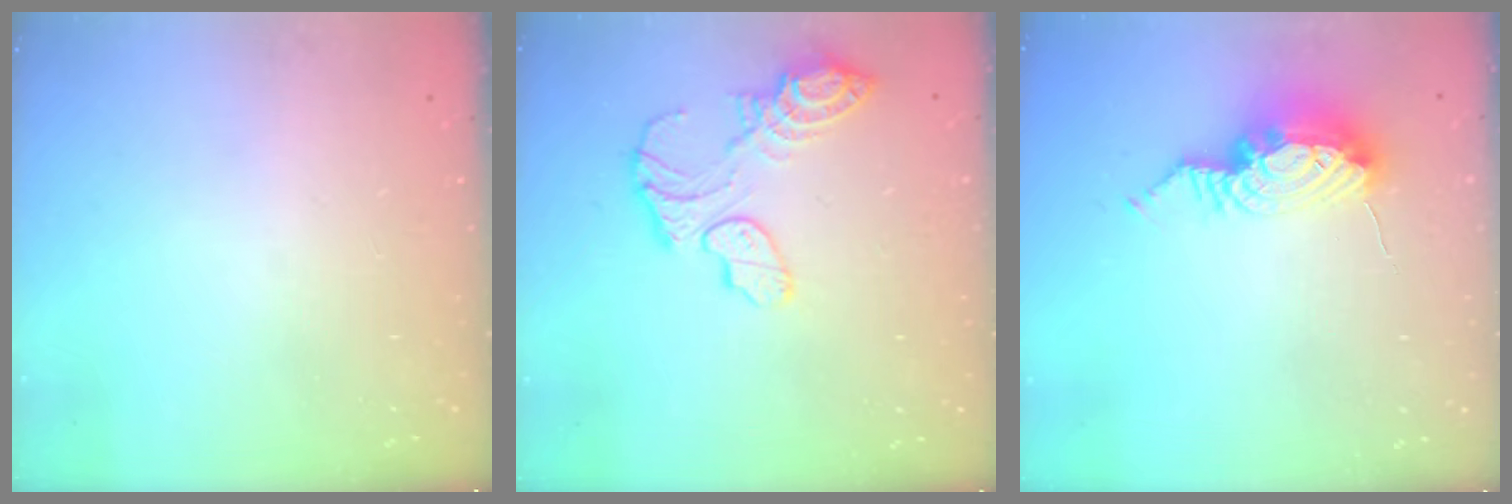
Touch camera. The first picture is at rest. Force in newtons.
{"total": 12.7, "press": 12.6, "slide": 1.2}
{"total": 10.8, "press": 10.4, "slide": 2.8}